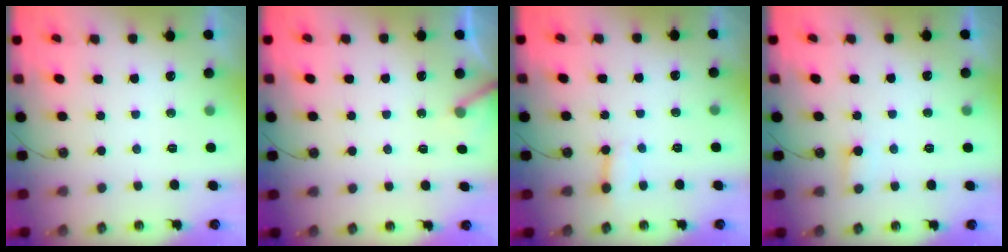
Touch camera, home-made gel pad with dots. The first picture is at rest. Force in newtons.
{"total": 5.0, "press": 4.9, "slide": 0.4}
{"total": 4.1, "press": 4.0, "slide": 0.4}
{"total": 5.1, "press": 5.1, "slide": 0.4}